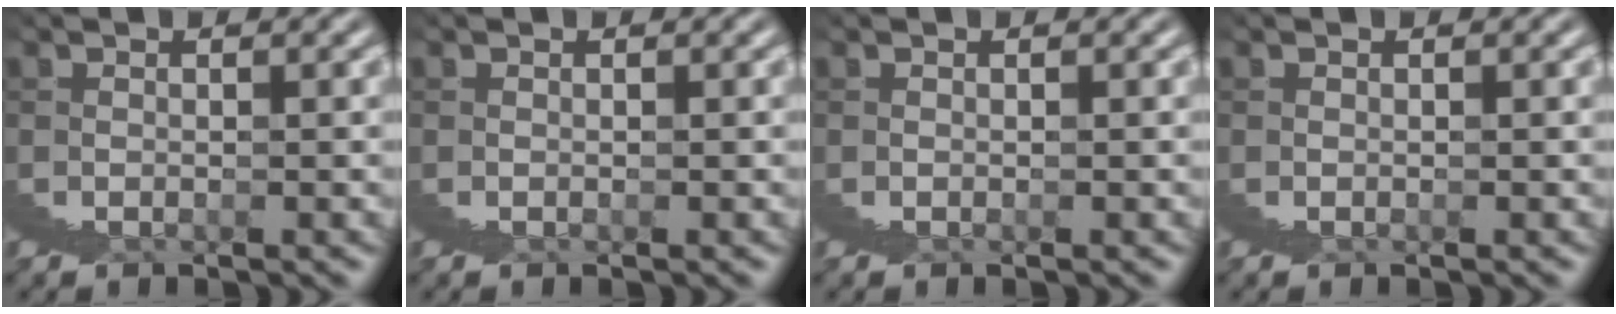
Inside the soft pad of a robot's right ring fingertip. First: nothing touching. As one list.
[{"total": 0.0}, {"total": 0.0}, {"total": 0.0}]